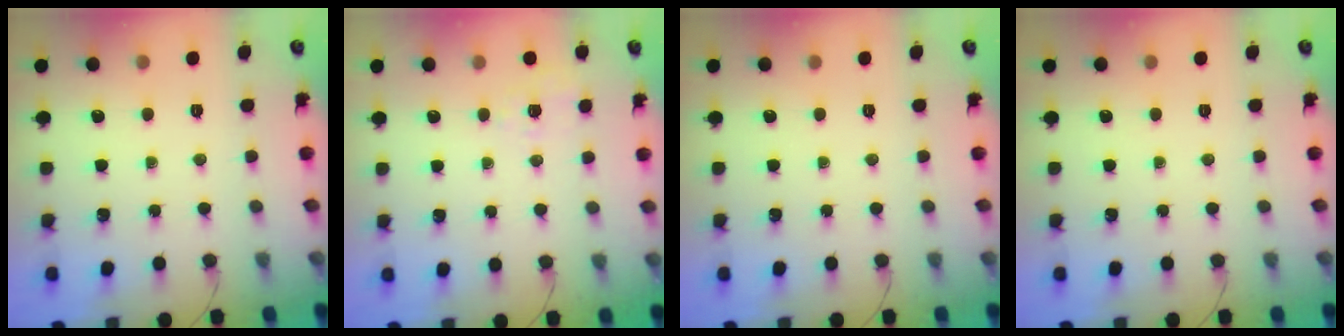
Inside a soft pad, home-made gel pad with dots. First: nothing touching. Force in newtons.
{"total": 2.1, "press": 1.3, "slide": 1.7}
{"total": 0.0}
{"total": 0.0}